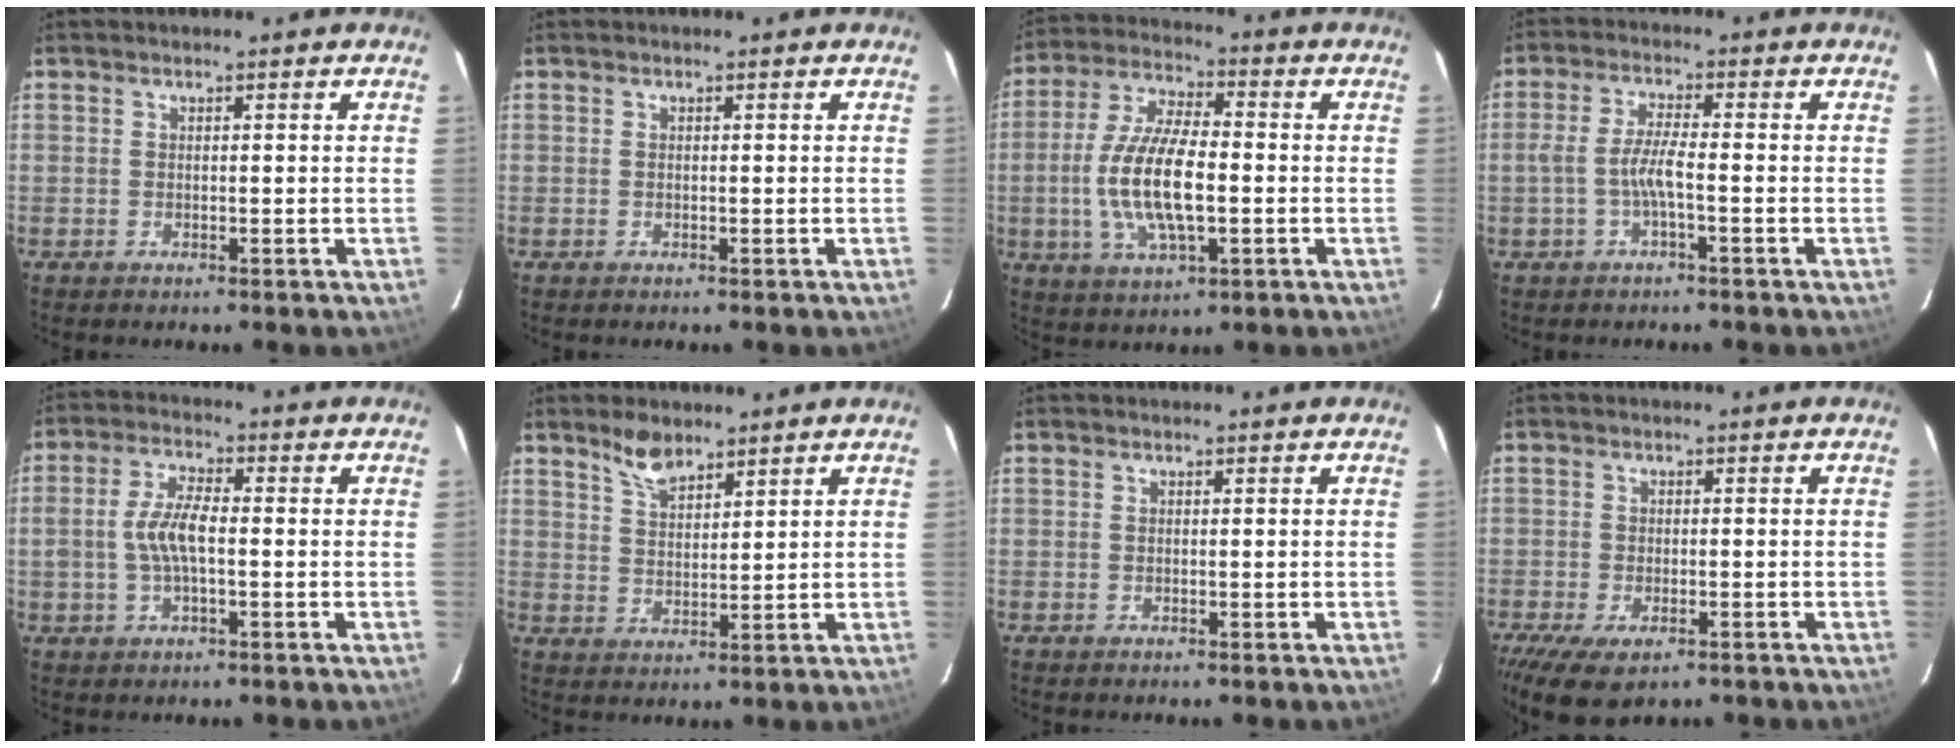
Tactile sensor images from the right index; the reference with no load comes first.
{"total": 0.0}
{"total": 14.0, "force": [-2.1, 5.2, 12.9], "torque": [-0.267, -0.002, -0.037]}
{"total": 4.6, "force": [-1.5, 0.2, 4.3], "torque": [-0.095, 0.005, -0.029]}
{"total": 6.6, "force": [-0.7, 2.5, 6.0], "torque": [-0.122, 0.009, -0.012]}
{"total": 5.2, "force": [4.2, 1.9, 2.3], "torque": [-0.038, 0.000, 0.081]}
{"total": 0.0}
{"total": 8.1, "force": [-5.0, 3.9, 5.0], "torque": [-0.117, -0.034, -0.083]}